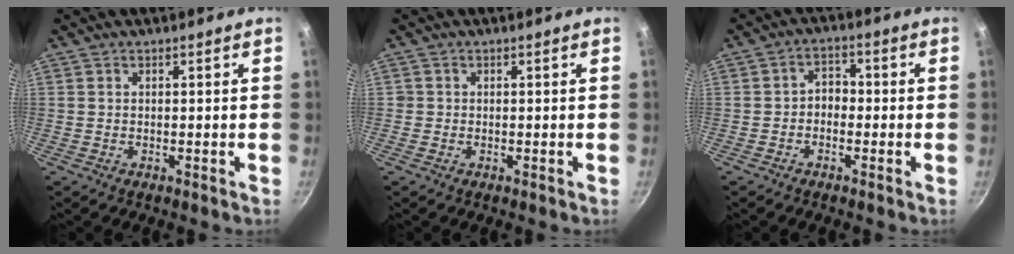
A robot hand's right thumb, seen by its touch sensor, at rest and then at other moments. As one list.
[{"total": 0.8, "force": [-0.2, 0.8, 0.1], "torque": [-0.001, 0.001, -0.005]}, {"total": 3.6, "force": [-1.0, 2.7, 2.2], "torque": [-0.015, 0.020, -0.025]}]